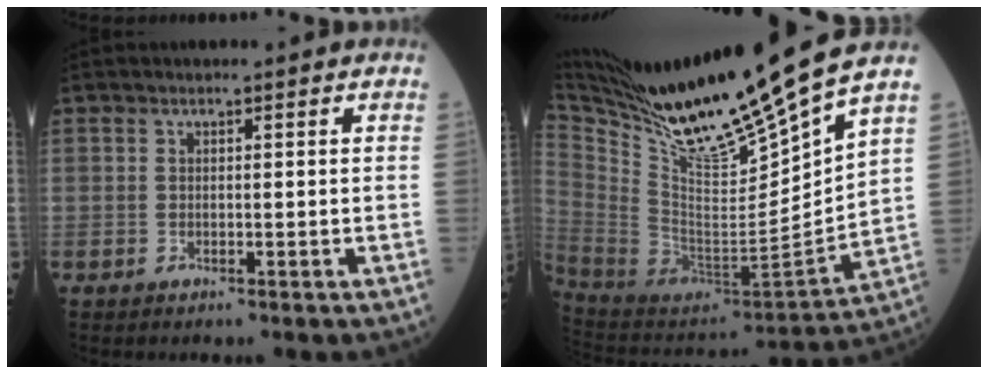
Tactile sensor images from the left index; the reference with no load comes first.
{"total": 24.4, "force": [19.6, -1.2, 14.6], "torque": [-0.243, -0.046, 0.350]}